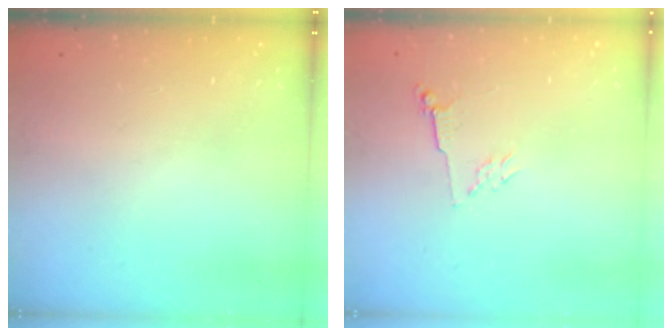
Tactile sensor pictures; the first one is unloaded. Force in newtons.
{"total": 2.8, "press": 2.7, "slide": 0.6}